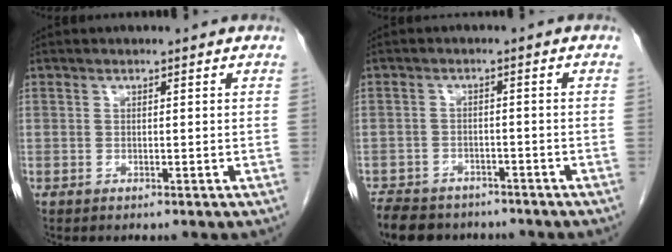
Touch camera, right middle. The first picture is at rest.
{"total": 10.4, "force": [-8.5, 4.8, 3.5], "torque": [-0.072, -0.007, -0.120]}